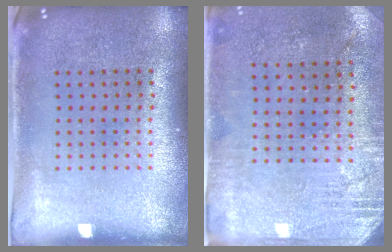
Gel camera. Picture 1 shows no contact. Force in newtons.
{"total": 2.8, "press": 2.5, "slide": 1.4}